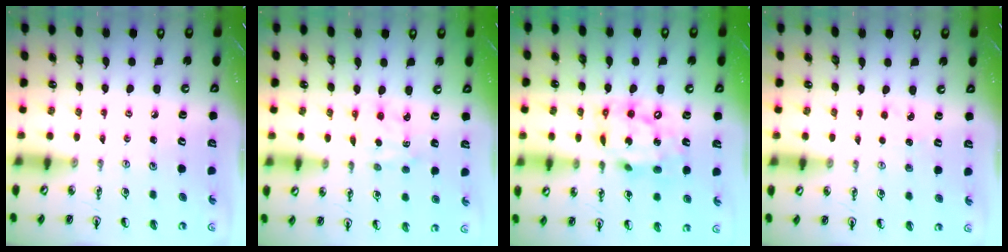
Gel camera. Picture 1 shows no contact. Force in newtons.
{"total": 2.3, "press": 2.3, "slide": 0.2}
{"total": 13.4, "press": 13.4, "slide": 1.1}
{"total": 3.2, "press": 3.1, "slide": 0.4}